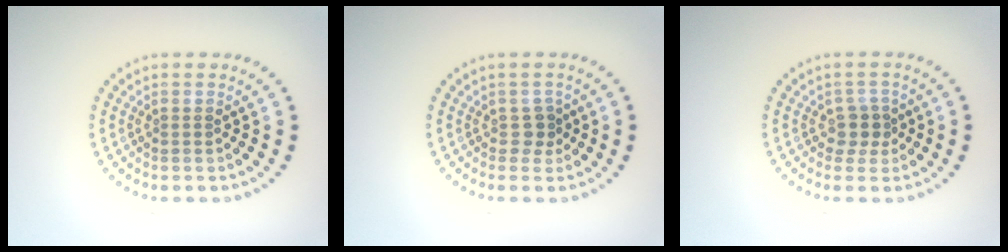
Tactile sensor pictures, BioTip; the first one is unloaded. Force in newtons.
{"total": 1.3, "press": 1.0, "slide": 0.8}
{"total": 1.8, "press": 1.4, "slide": 1.1}